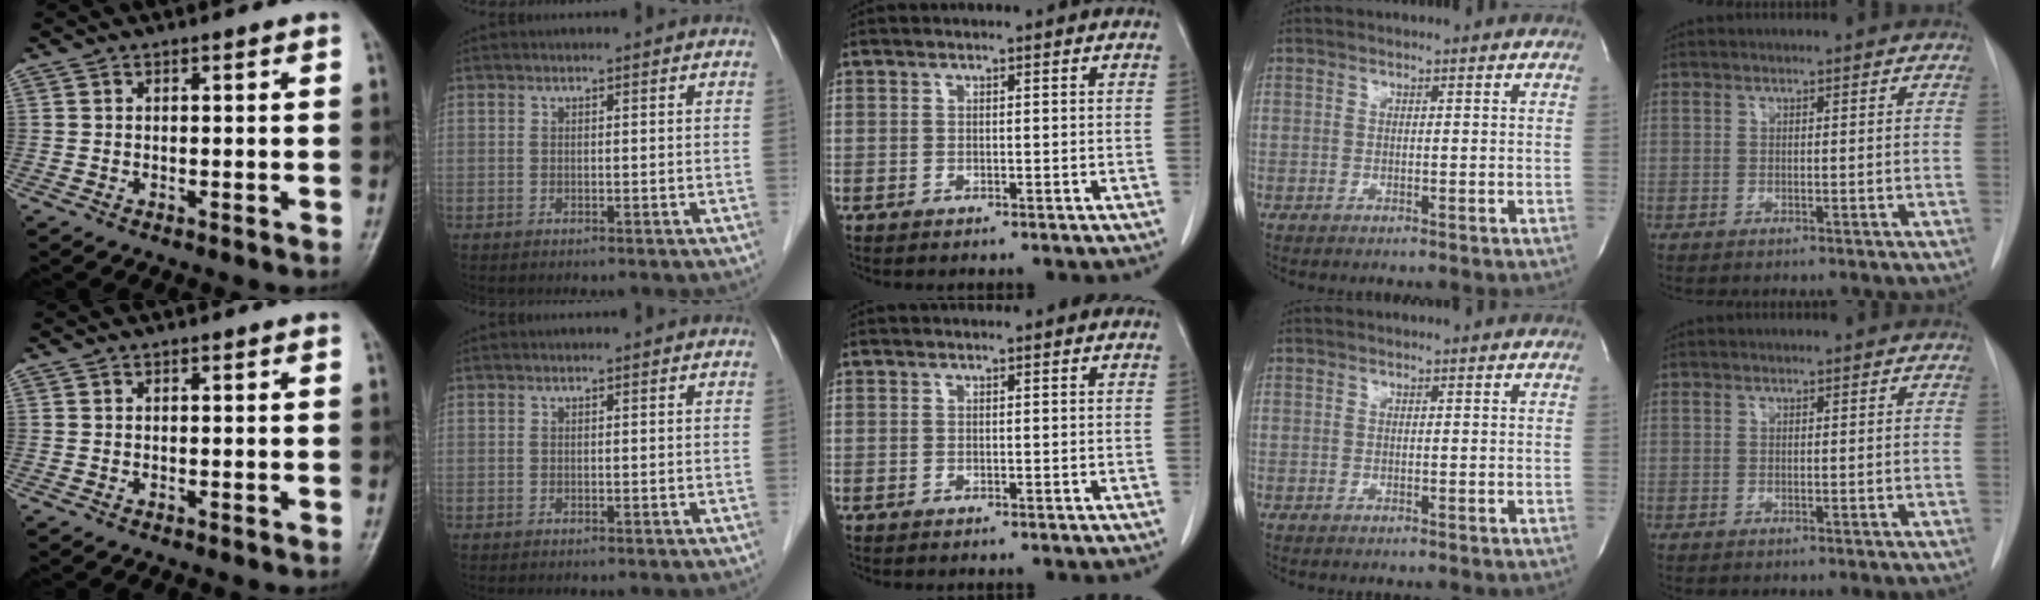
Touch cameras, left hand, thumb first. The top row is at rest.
{}